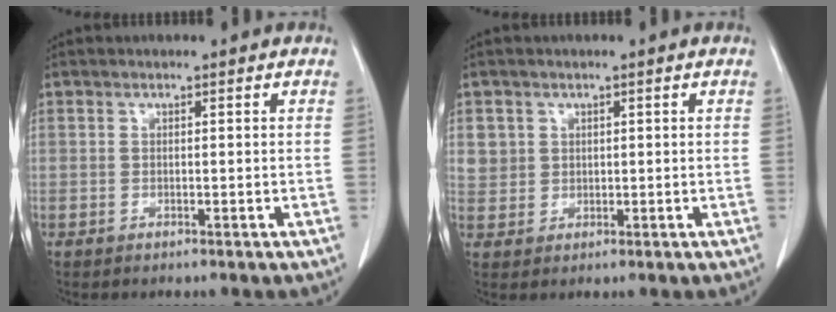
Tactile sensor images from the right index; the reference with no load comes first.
{"total": 3.2, "force": [1.3, 2.9, 0.2], "torque": [0.012, 0.003, 0.026]}